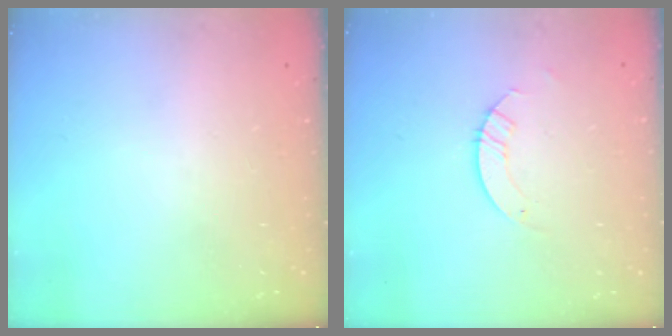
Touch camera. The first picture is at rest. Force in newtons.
{"total": 3.2, "press": 3.2, "slide": 0.3}